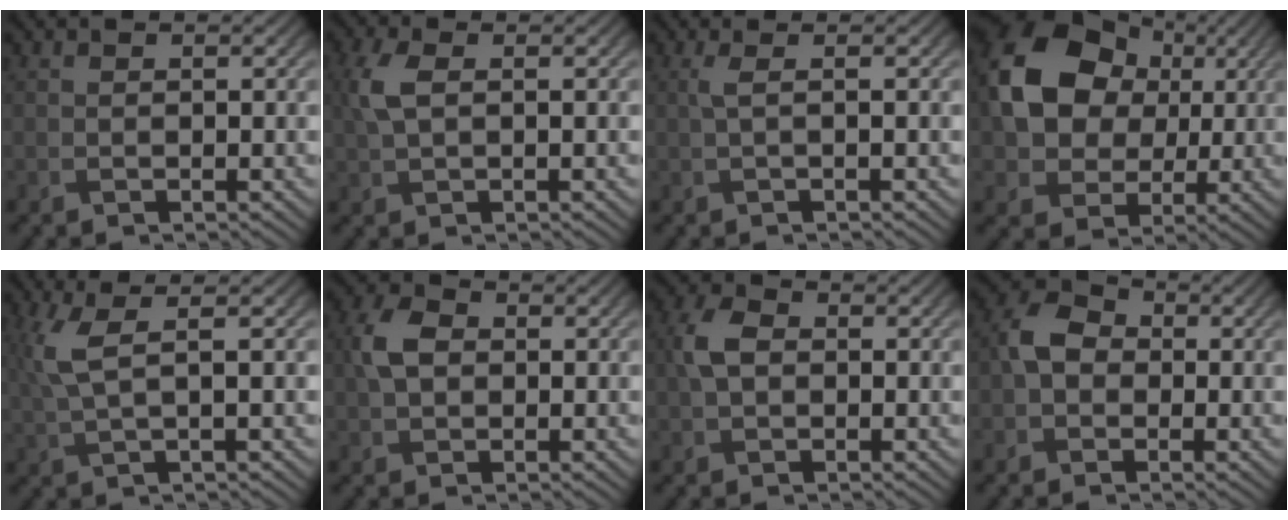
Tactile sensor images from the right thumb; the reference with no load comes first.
{"total": 3.8, "force": [0.7, 2.0, 3.2], "torque": [-0.086, 0.006, 0.012]}
{"total": 1.7, "force": [0.2, 0.3, 1.6], "torque": [-0.034, 0.007, 0.000]}
{"total": 14.3, "force": [2.7, 11.1, 8.6], "torque": [-0.186, 0.017, 0.032]}
{"total": 4.8, "force": [1.5, 1.1, 4.4], "torque": [-0.102, 0.007, 0.032]}
{"total": 4.4, "force": [0.3, 3.3, 3.0], "torque": [-0.074, 0.005, -0.002]}
{"total": 3.9, "force": [0.1, 2.8, 2.7], "torque": [-0.066, 0.006, -0.007]}
{"total": 5.1, "force": [-0.5, 4.3, 2.8], "torque": [-0.062, 0.011, -0.020]}